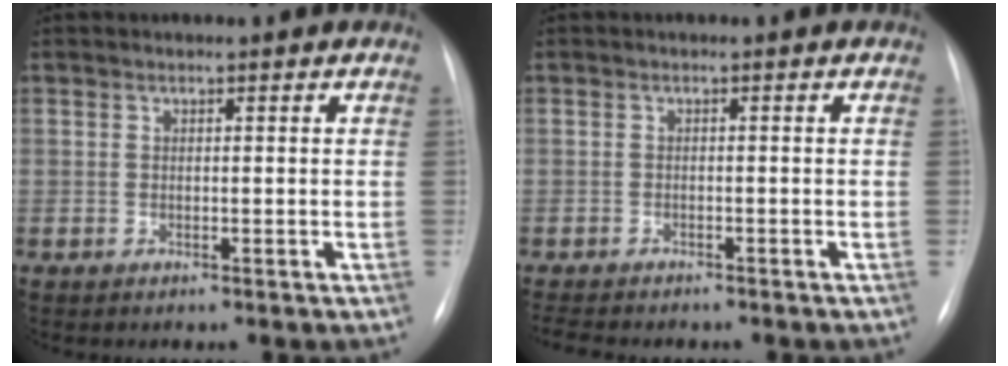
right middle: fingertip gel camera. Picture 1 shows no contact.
{"total": 5.6, "force": [-4.8, 1.5, 2.3], "torque": [-0.038, -0.007, -0.067]}